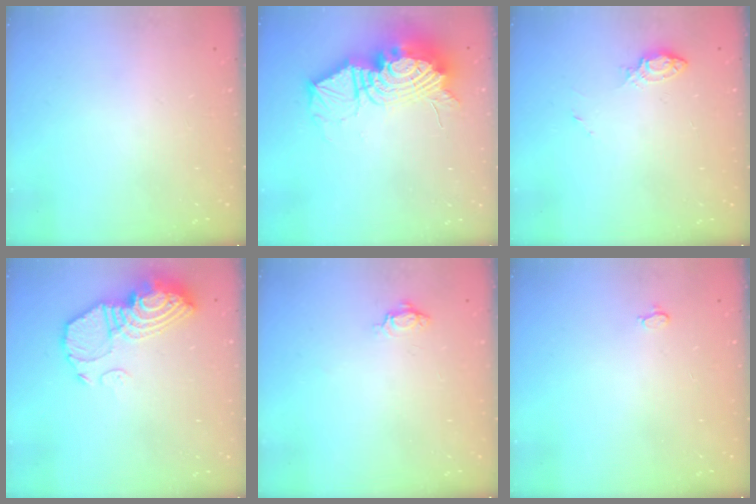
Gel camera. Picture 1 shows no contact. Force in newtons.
{"total": 21.9, "press": 21.8, "slide": 2.1}
{"total": 6.5, "press": 6.4, "slide": 0.7}
{"total": 13.2, "press": 13.1, "slide": 1.1}
{"total": 3.7, "press": 3.6, "slide": 0.4}
{"total": 2.6, "press": 2.6, "slide": 0.3}